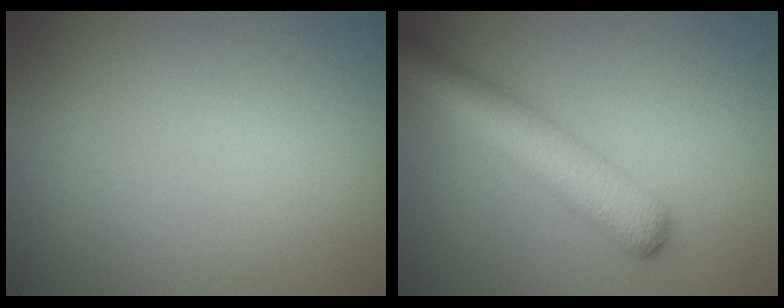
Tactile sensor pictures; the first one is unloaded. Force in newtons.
{"total": 5.4, "press": 5.4, "slide": 0.2}